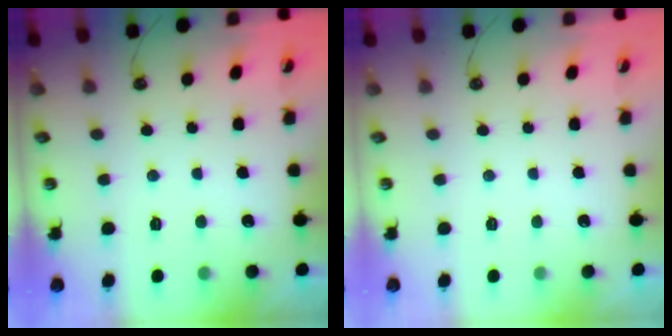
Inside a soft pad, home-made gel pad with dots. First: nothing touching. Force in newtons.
{"total": 0.0}